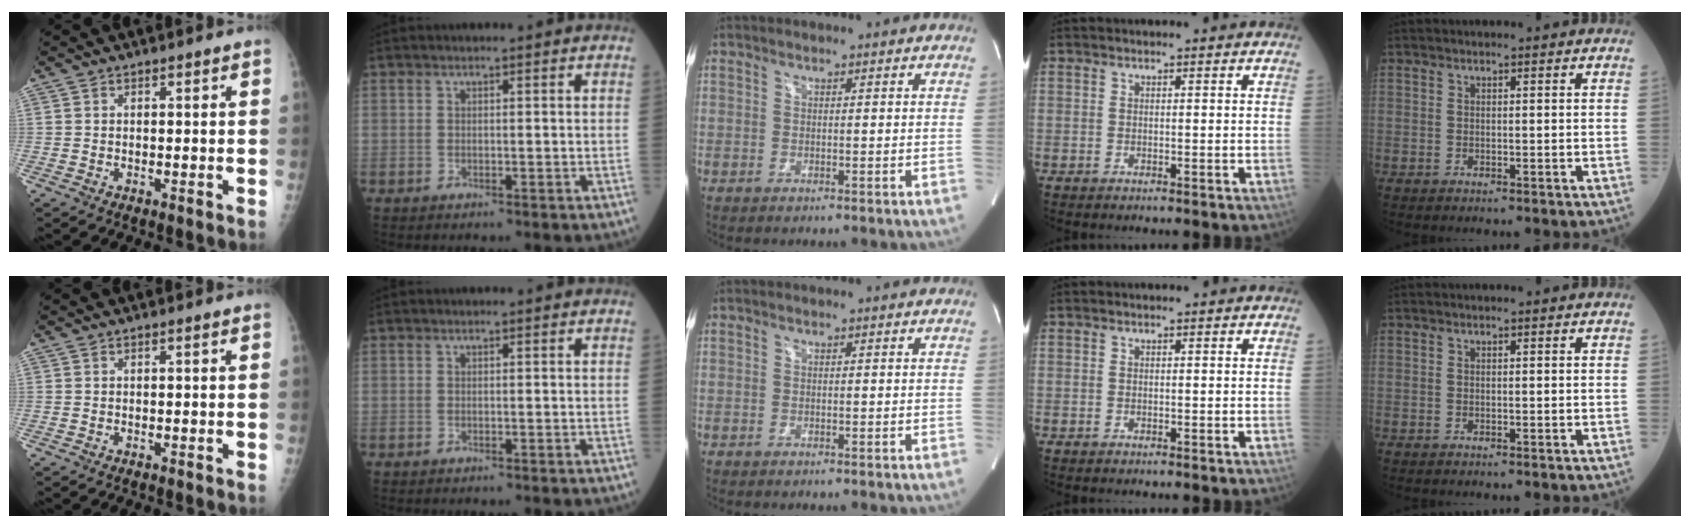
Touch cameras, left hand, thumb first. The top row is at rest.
{}